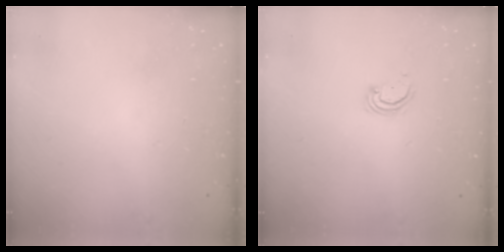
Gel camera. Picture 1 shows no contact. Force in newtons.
{"total": 2.8, "press": 2.8, "slide": 0.2}